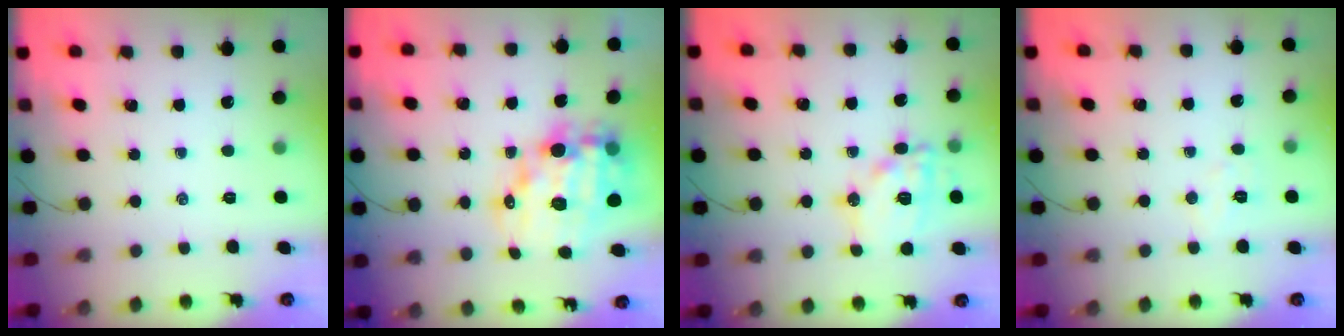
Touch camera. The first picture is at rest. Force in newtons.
{"total": 16.6, "press": 16.0, "slide": 4.2}
{"total": 14.7, "press": 14.6, "slide": 1.8}
{"total": 4.7, "press": 4.6, "slide": 1.1}